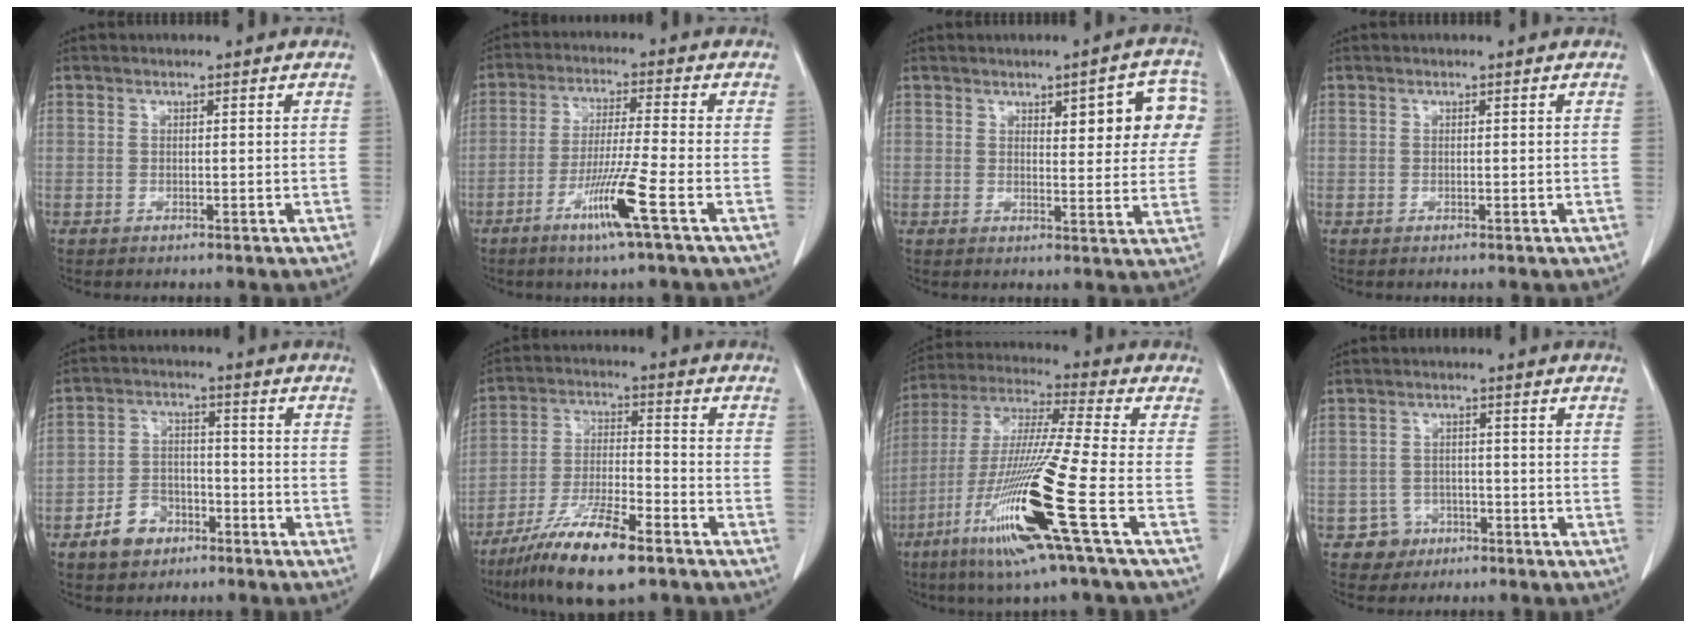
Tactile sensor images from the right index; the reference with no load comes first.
{"total": 8.8, "force": [-4.2, -1.1, 7.7], "torque": [-0.145, -0.018, -0.083]}
{"total": 12.2, "force": [4.0, 2.7, 11.2], "torque": [-0.126, 0.020, 0.042]}
{"total": 0.0}
{"total": 6.6, "force": [-4.0, 4.6, 2.5], "torque": [-0.054, 0.015, -0.064]}
{"total": 13.6, "force": [-9.1, 2.2, 9.9], "torque": [-0.189, -0.025, -0.162]}
{"total": 18.7, "force": [-7.5, -1.1, 17.1], "torque": [-0.367, -0.035, -0.150]}
{"total": 3.8, "force": [-2.0, 3.1, -0.3], "torque": [0.012, 0.016, -0.031]}